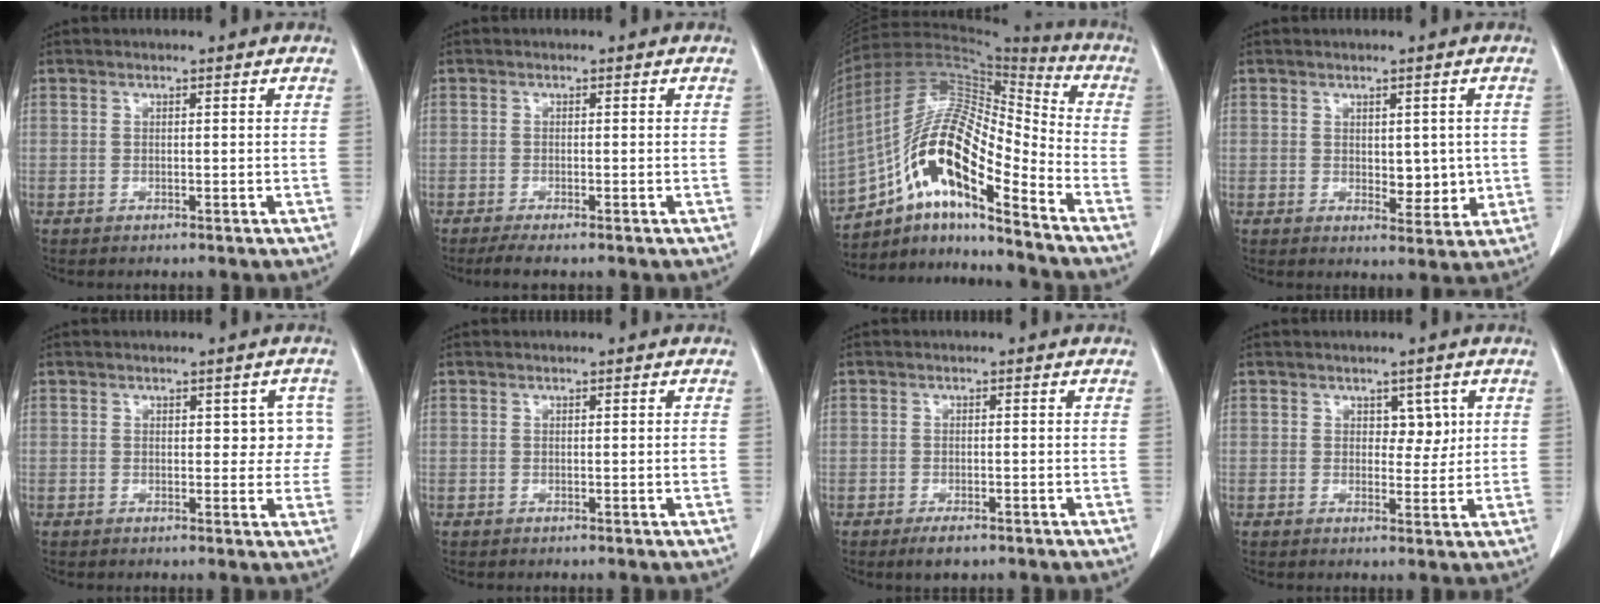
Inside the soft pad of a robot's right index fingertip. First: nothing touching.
{"total": 2.8, "force": [-2.2, 0.0, 1.7], "torque": [-0.028, -0.007, -0.036]}
{"total": 18.4, "force": [-10.0, 4.1, 14.9], "torque": [-0.294, 0.023, -0.173]}
{"total": 4.5, "force": [0.1, 2.5, 3.7], "torque": [-0.041, -0.008, 0.011]}
{"total": 3.8, "force": [0.9, 2.3, 2.9], "torque": [-0.018, 0.013, 0.009]}
{"total": 0.6, "force": [-0.1, -0.1, 0.6], "torque": [-0.008, -0.001, 0.000]}
{"total": 2.5, "force": [-1.7, 0.9, 1.6], "torque": [-0.030, -0.003, -0.023]}
{"total": 3.0, "force": [1.1, 1.9, 2.0], "torque": [-0.018, 0.000, 0.016]}